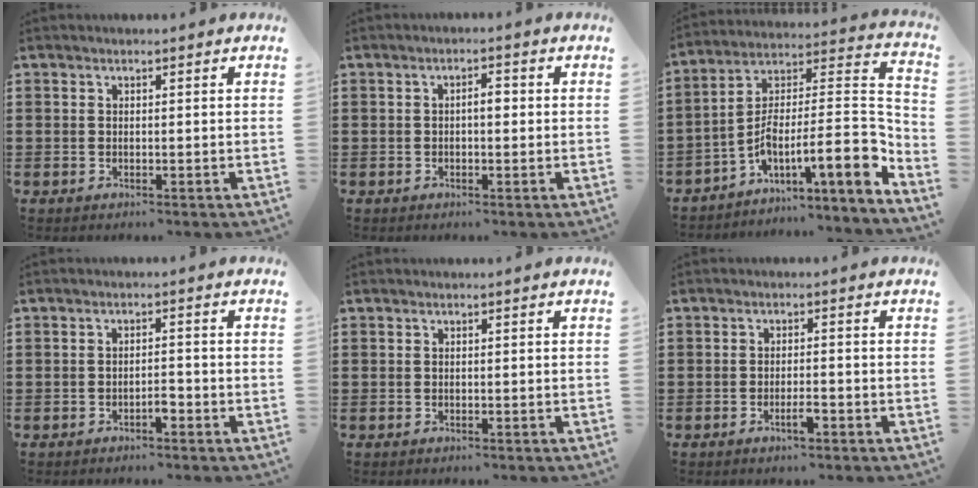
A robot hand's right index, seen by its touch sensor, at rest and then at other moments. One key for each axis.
{"total": 2.2, "fx": -0.2, "fy": 0.7, "fz": 2.1, "tx": -0.039, "ty": 0.003, "tz": -0.005}
{"total": 11.7, "fx": -4.3, "fy": 2.4, "fz": 10.6, "tx": -0.183, "ty": -0.041, "tz": -0.086}
{"total": 2.0, "fx": -1.1, "fy": 0.6, "fz": 1.5, "tx": -0.030, "ty": 0.001, "tz": -0.021}
{"total": 0.0}
{"total": 2.5, "fx": -1.4, "fy": 0.5, "fz": 2.1, "tx": -0.043, "ty": -0.002, "tz": -0.027}